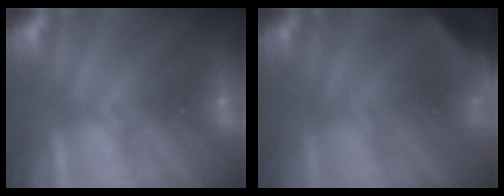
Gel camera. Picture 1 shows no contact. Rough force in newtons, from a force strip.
{"total": 4.0}